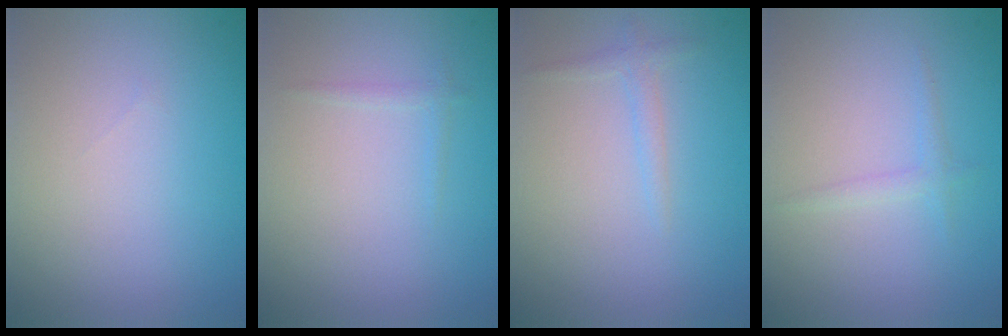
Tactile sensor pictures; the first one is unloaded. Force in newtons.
{"total": 0.6, "press": 0.6, "slide": 0.0}
{"total": 1.1, "press": 1.1, "slide": 0.1}
{"total": 1.1, "press": 1.1, "slide": 0.1}